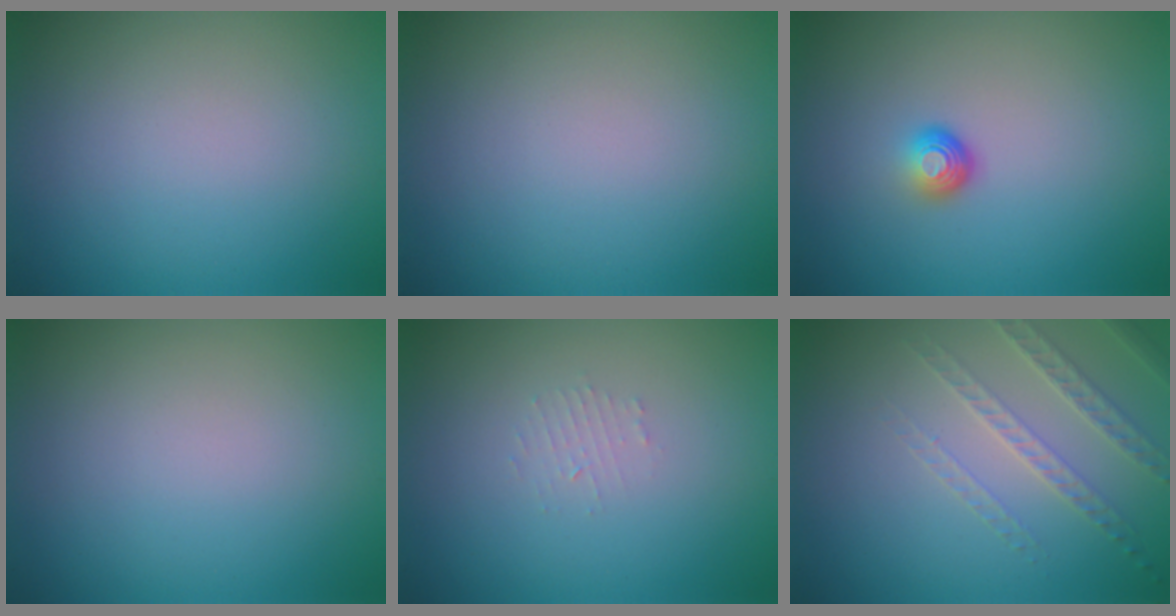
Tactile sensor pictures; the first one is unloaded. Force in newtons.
{"total": 0.0}
{"total": 1.8, "press": 1.1, "slide": 1.4}
{"total": 0.0}
{"total": 0.9, "press": 0.9, "slide": 0.2}
{"total": 1.9, "press": 1.7, "slide": 0.8}